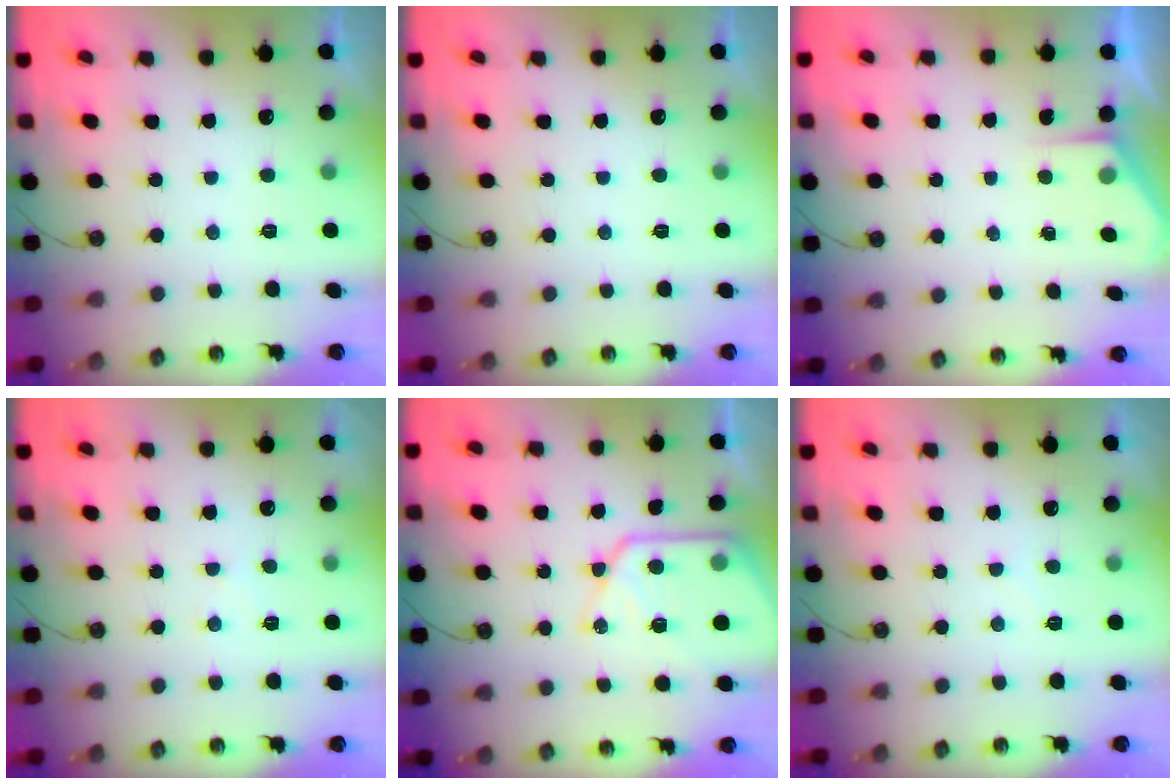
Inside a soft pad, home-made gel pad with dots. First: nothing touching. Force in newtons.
{"total": 0.0}
{"total": 2.1, "press": 2.1, "slide": 0.2}
{"total": 4.4, "press": 4.4, "slide": 0.7}
{"total": 13.9, "press": 13.8, "slide": 1.4}
{"total": 3.5, "press": 3.5, "slide": 0.5}